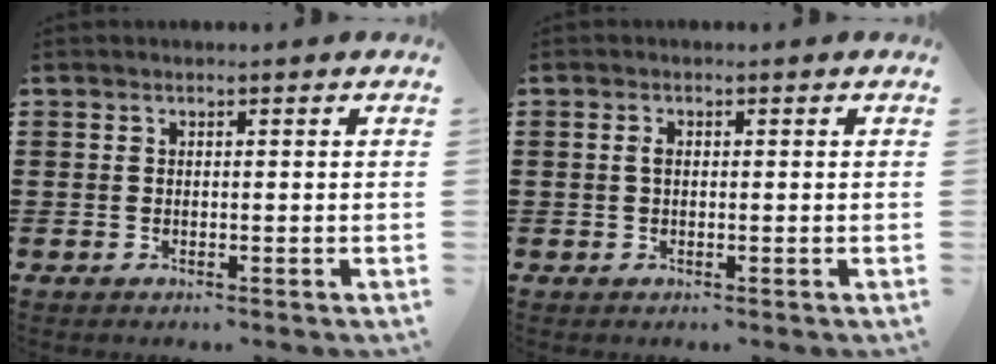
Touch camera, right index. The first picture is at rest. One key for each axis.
{"total": 1.2, "fx": 0.1, "fy": 0.6, "fz": 1.1, "tx": -0.023, "ty": 0.003, "tz": 0.001}